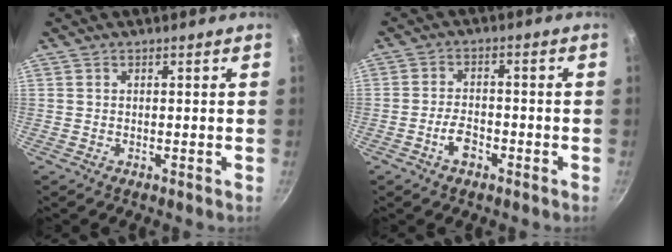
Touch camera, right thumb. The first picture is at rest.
{"total": 4.5, "force": [-2.3, 2.5, 2.9], "torque": [-0.045, 0.024, -0.041]}